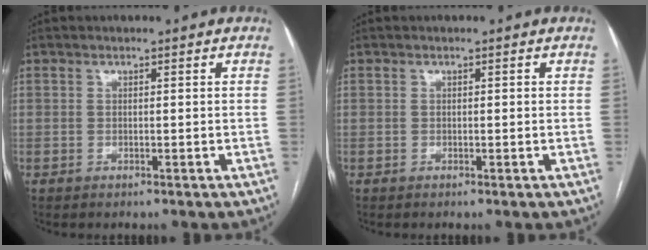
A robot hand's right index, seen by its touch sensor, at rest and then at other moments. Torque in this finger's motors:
{"motor_torque": [-0.12, -0.11, -0.02, -0.02]}